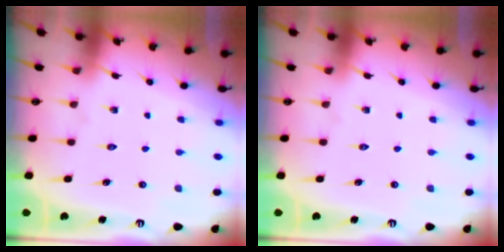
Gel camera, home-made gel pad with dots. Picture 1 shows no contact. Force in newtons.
{"total": 0.0}